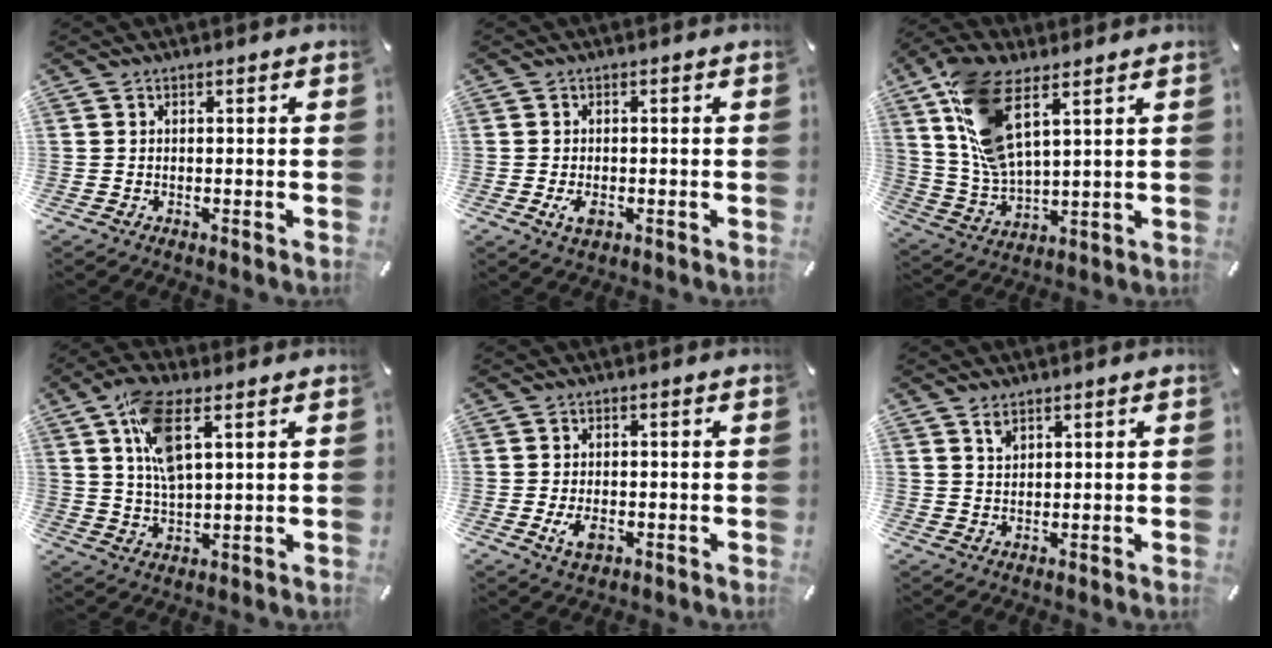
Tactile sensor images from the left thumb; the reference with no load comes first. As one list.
[{"total": 2.9, "force": [-0.8, 1.6, 2.3], "torque": [-0.061, -0.005, -0.019]}, {"total": 14.8, "force": [7.5, 6.4, 11.1], "torque": [-0.252, -0.022, 0.136]}, {"total": 11.0, "force": [4.6, 4.6, 8.8], "torque": [-0.184, 0.000, 0.081]}, {"total": 4.0, "force": [-1.1, 2.3, 3.1], "torque": [-0.073, 0.000, -0.023]}, {"total": 2.4, "force": [1.7, 1.3, 1.1], "torque": [-0.007, -0.008, 0.028]}]